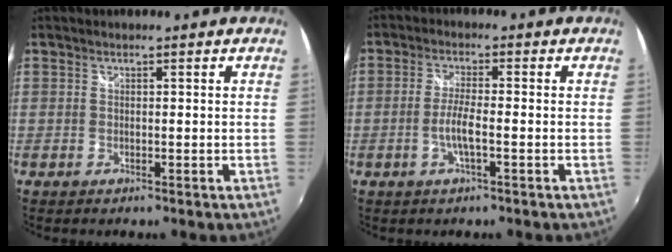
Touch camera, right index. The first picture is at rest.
{"total": 4.2, "force": [-1.6, 0.3, 3.8], "torque": [-0.080, -0.003, -0.030]}